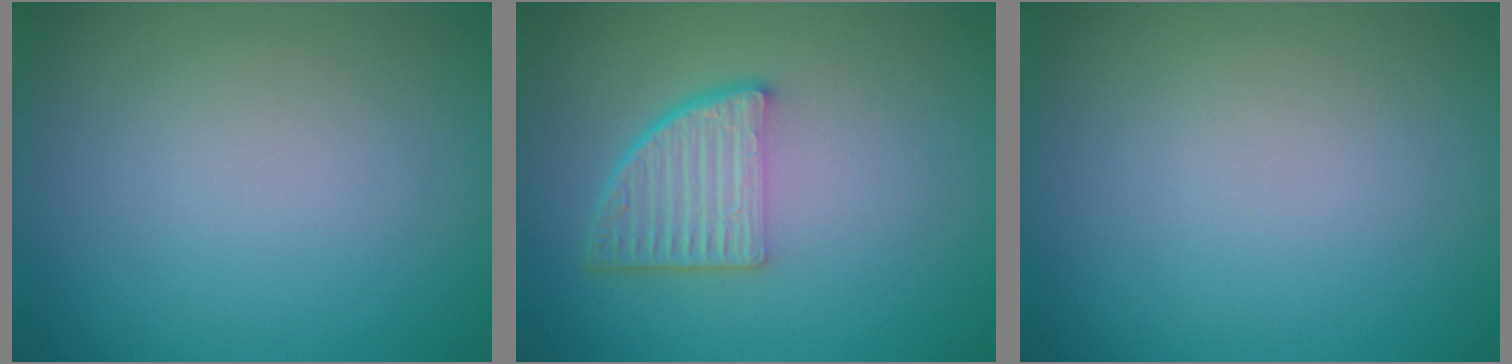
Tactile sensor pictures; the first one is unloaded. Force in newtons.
{"total": 4.8, "press": 3.3, "slide": 3.5}
{"total": 0.0}